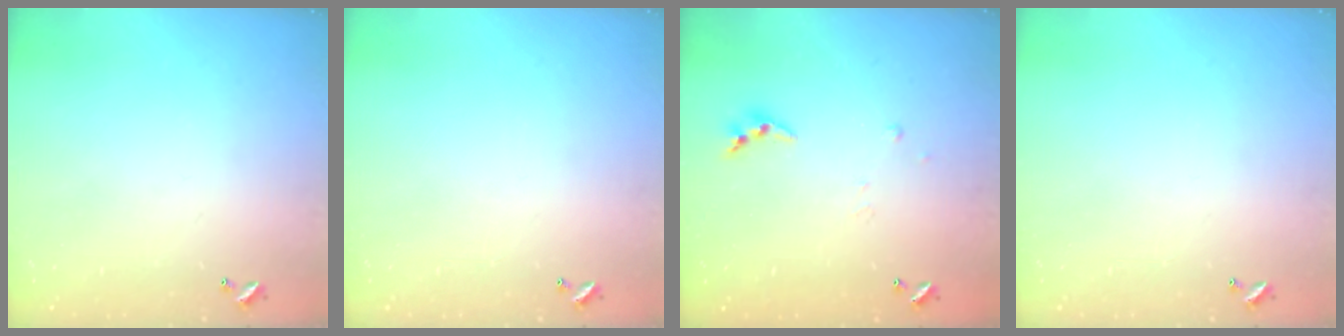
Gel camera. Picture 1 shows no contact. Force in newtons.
{"total": 0.0}
{"total": 4.3, "press": 4.3, "slide": 0.4}
{"total": 0.0}